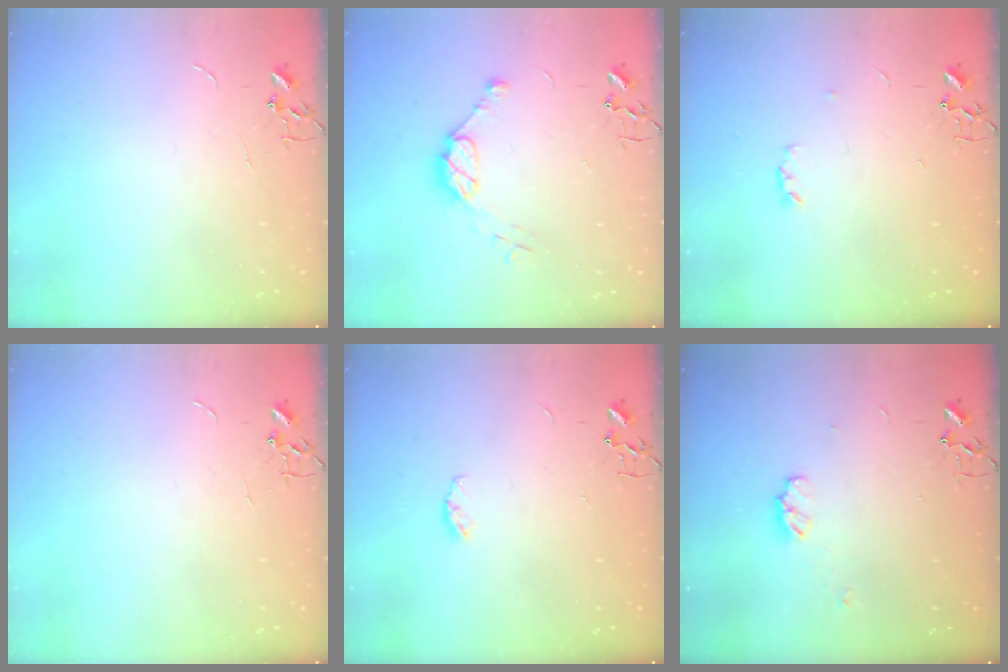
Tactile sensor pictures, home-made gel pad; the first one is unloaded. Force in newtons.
{"total": 9.4, "press": 9.4, "slide": 0.6}
{"total": 3.1, "press": 3.1, "slide": 0.5}
{"total": 0.0}
{"total": 4.1, "press": 4.1, "slide": 0.6}
{"total": 5.0, "press": 5.0, "slide": 0.6}